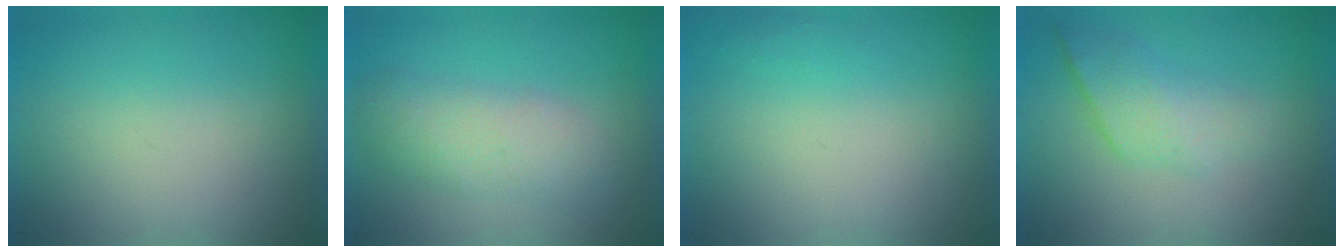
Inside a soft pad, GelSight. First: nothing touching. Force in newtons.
{"total": 3.2}
{"total": 1.0}
{"total": 2.2}